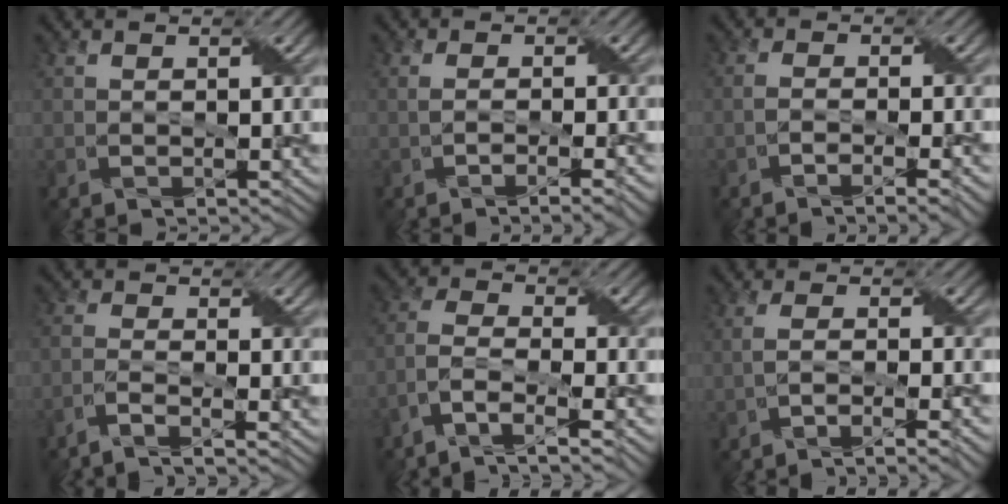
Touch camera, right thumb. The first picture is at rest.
{"total": 3.7, "force": [-1.4, 1.1, 3.2], "torque": [-0.045, -0.007, -0.018]}
{"total": 4.4, "force": [-2.6, 0.9, 3.4], "torque": [-0.053, 0.001, -0.045]}
{"total": 3.5, "force": [-2.7, 0.4, 2.2], "torque": [-0.037, 0.003, -0.066]}
{"total": 7.6, "force": [-5.3, 2.1, 5.0], "torque": [-0.106, 0.000, -0.107]}
{"total": 4.9, "force": [-2.8, 1.0, 4.0], "torque": [-0.060, 0.001, -0.054]}